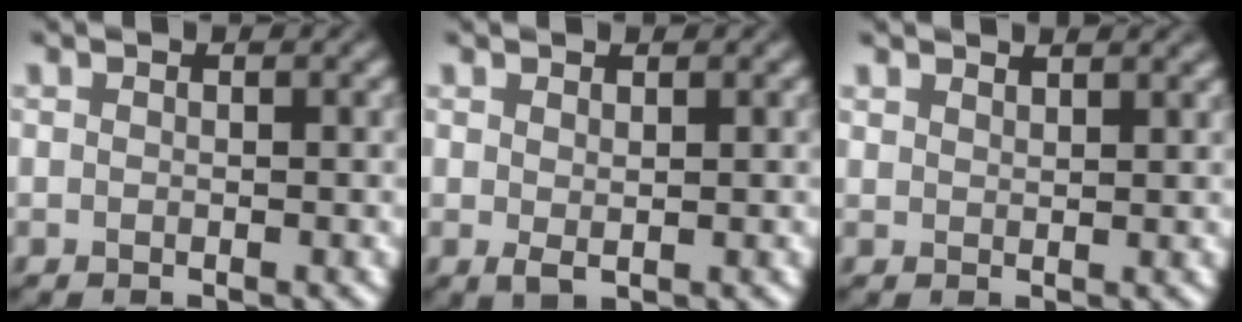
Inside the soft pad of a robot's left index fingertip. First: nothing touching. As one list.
[{"total": 0.9, "force": [0.4, 0.2, 0.7], "torque": [-0.017, -0.005, 0.011]}, {"total": 1.9, "force": [1.9, 0.2, 0.4], "torque": [-0.004, 0.005, 0.030]}]